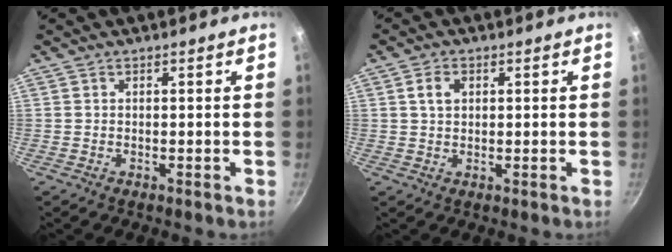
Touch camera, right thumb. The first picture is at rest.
{"total": 3.1, "force": [1.0, 2.2, 2.0], "torque": [-0.029, 0.003, 0.016]}